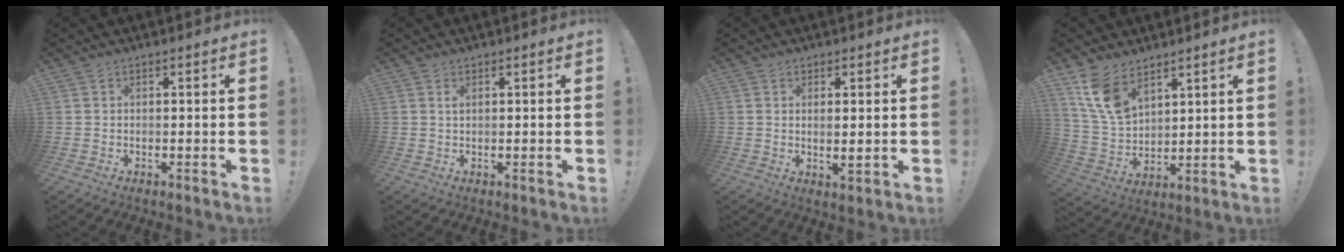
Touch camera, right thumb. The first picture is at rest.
{"total": 0.9, "force": [0.4, 0.3, 0.7], "torque": [-0.012, 0.000, 0.006]}
{"total": 2.8, "force": [1.0, 0.3, 2.6], "torque": [-0.026, -0.016, 0.013]}
{"total": 11.7, "force": [7.8, 6.3, 6.0], "torque": [-0.127, -0.038, 0.154]}